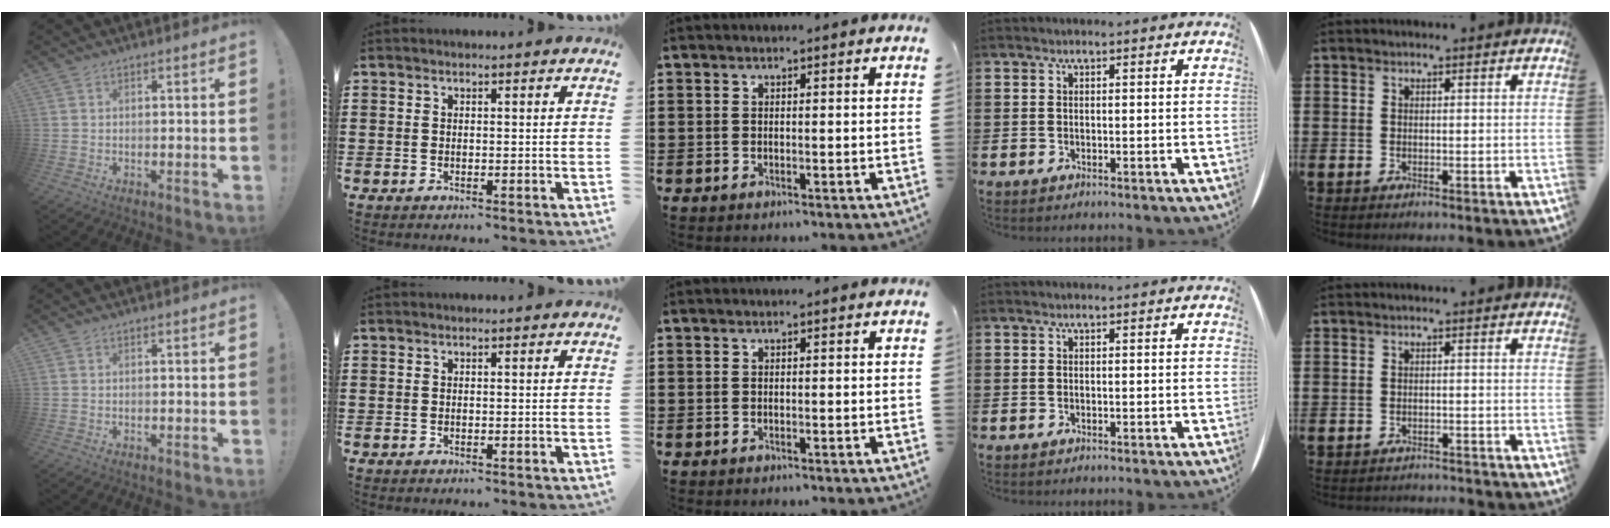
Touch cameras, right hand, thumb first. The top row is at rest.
{"little": {"total": 1.1, "force": [-1.1, 0.0, 0.0], "torque": [-0.003, 0.002, -0.023]}}